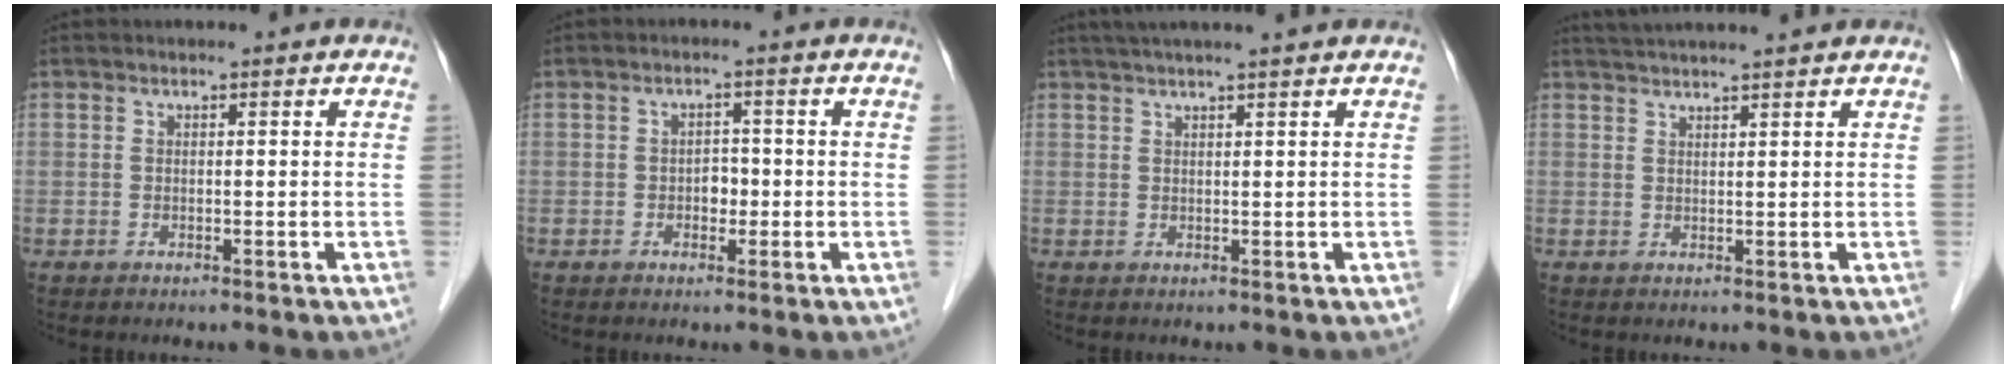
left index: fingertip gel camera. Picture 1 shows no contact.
{"total": 2.2, "force": [-0.6, 1.5, 1.5], "torque": [-0.018, 0.007, -0.009]}
{"total": 7.3, "force": [6.1, -0.5, 3.9], "torque": [-0.058, 0.031, 0.084]}
{"total": 8.0, "force": [7.2, -0.4, 3.4], "torque": [-0.054, 0.032, 0.103]}